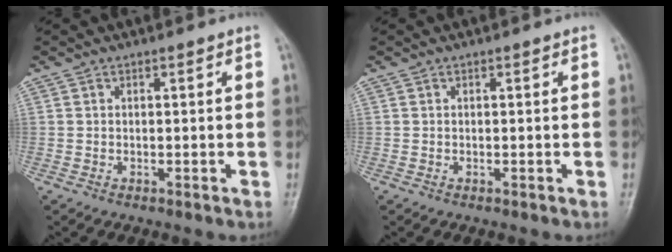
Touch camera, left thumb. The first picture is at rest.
{"total": 0.0}